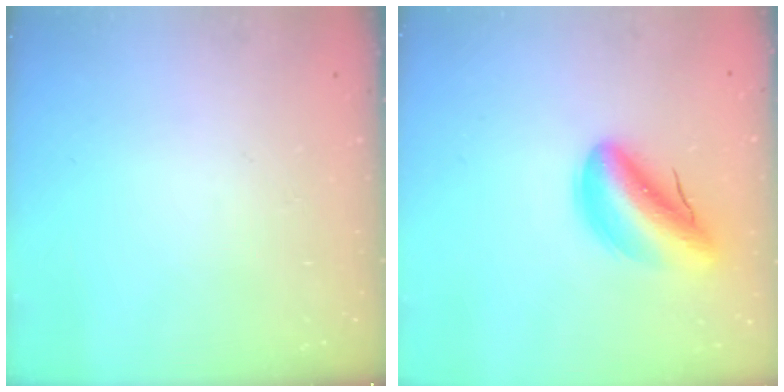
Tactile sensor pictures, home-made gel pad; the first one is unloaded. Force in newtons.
{"total": 9.4, "press": 8.9, "slide": 3.0}